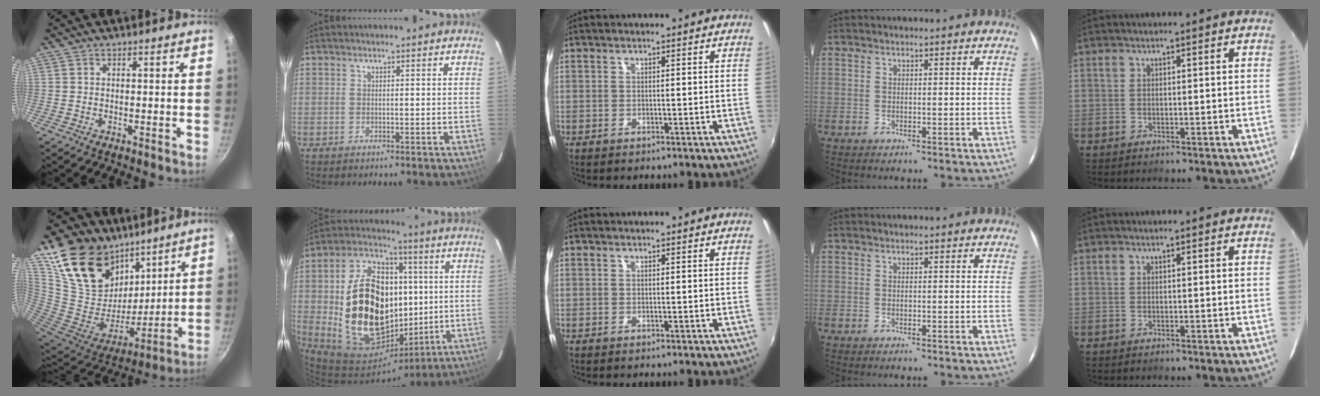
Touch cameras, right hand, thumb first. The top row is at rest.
{"thumb": {"total": 26.7, "force": [17.2, 16.1, 12.5], "torque": [-0.205, -0.102, 0.326]}, "index": {"total": 23.6, "force": [0.8, 15.7, 17.5], "torque": [-0.345, 0.023, 0.036]}}